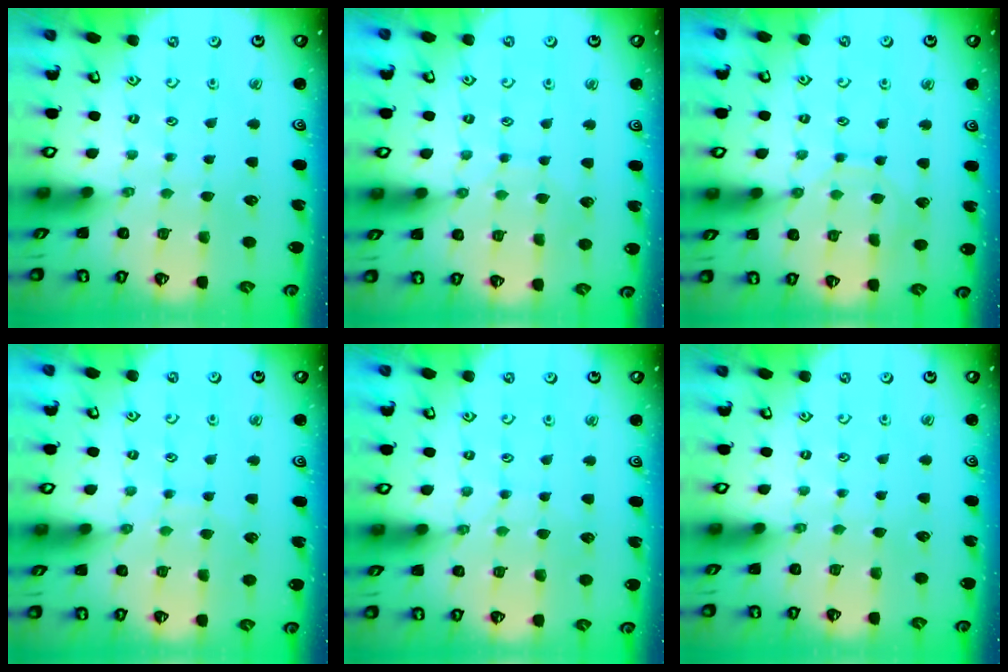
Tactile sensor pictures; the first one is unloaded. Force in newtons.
{"total": 6.0, "press": 5.9, "slide": 0.6}
{"total": 8.9, "press": 8.9, "slide": 0.6}
{"total": 5.7, "press": 5.7, "slide": 0.5}
{"total": 3.9, "press": 3.9, "slide": 0.6}
{"total": 0.0}